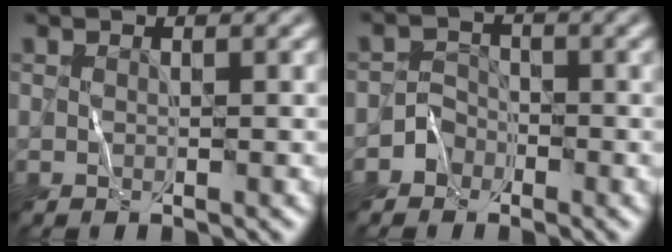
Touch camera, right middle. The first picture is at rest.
{"total": 1.7, "force": [-1.0, 1.3, 0.0], "torque": [0.016, 0.013, -0.024]}